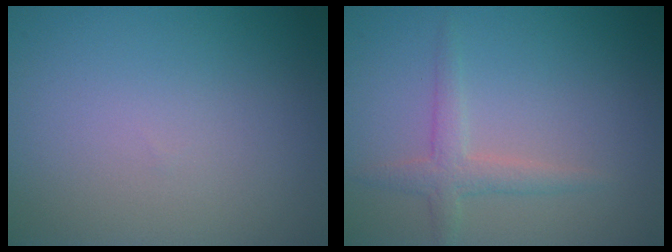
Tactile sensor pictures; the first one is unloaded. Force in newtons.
{"total": 2.0, "press": 2.0, "slide": 0.1}